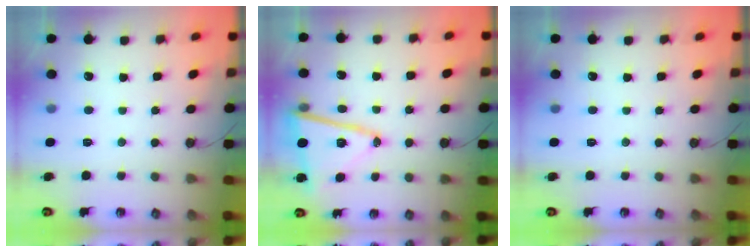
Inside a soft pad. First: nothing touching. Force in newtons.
{"total": 14.4, "press": 14.3, "slide": 1.4}
{"total": 0.0}